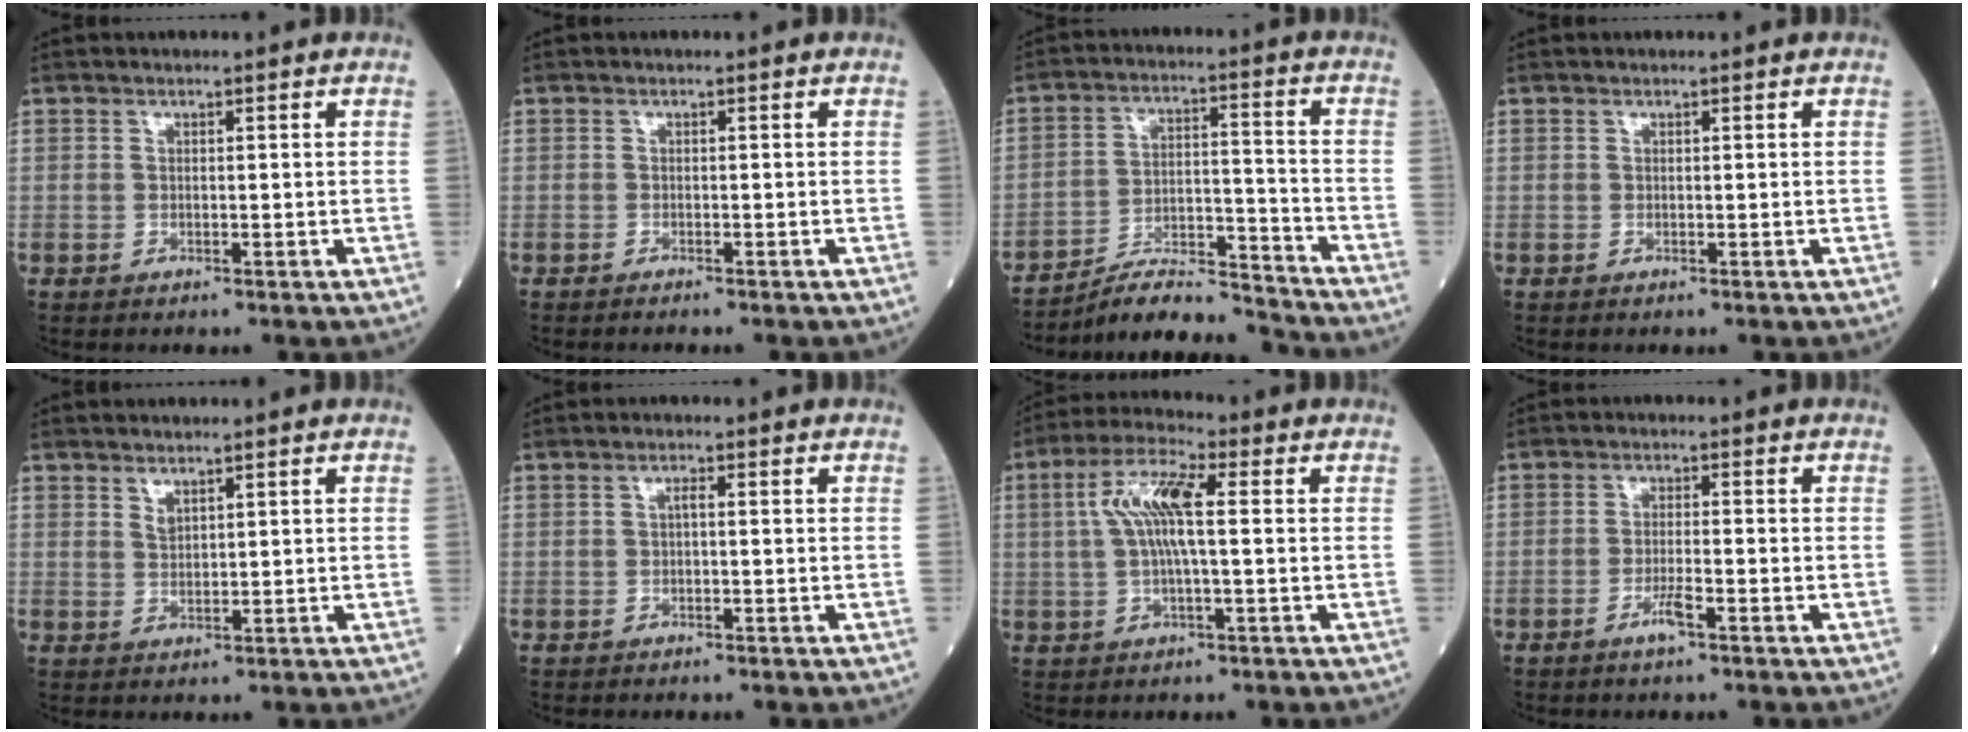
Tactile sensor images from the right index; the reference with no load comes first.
{"total": 1.4, "force": [-1.3, 0.0, 0.5], "torque": [-0.009, 0.000, -0.016]}
{"total": 10.5, "force": [-10.4, 0.0, 1.2], "torque": [-0.018, 0.034, -0.183]}
{"total": 0.0}
{"total": 1.6, "force": [1.4, 0.4, 0.7], "torque": [-0.014, -0.002, 0.032]}
{"total": 0.9, "force": [0.0, 0.1, 0.9], "torque": [-0.016, 0.002, -0.001]}
{"total": 8.0, "force": [1.2, 1.4, 7.8], "torque": [-0.166, 0.020, 0.022]}
{"total": 2.6, "force": [-1.4, 0.1, 2.2], "torque": [-0.047, -0.002, -0.026]}